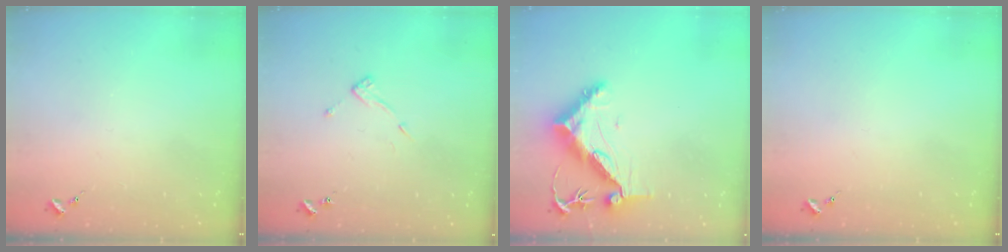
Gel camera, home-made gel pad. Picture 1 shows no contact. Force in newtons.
{"total": 7.5, "press": 7.5, "slide": 0.5}
{"total": 12.8, "press": 12.8, "slide": 1.2}
{"total": 0.0}